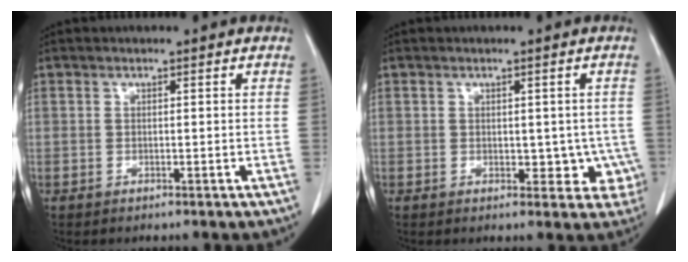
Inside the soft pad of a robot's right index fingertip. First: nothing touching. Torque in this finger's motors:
{"motor_torque": [0.09, -0.02, -0.01, -0.01]}